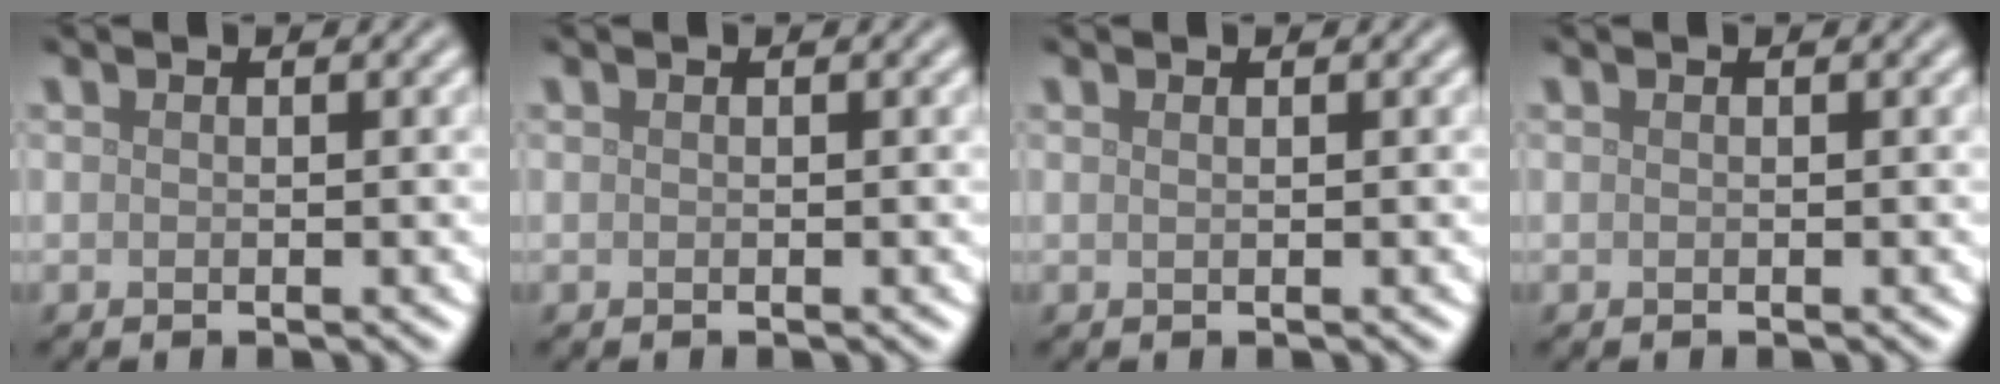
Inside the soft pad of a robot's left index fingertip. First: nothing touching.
{"total": 0.0}
{"total": 0.5, "force": [0.3, 0.2, 0.4], "torque": [-0.002, 0.000, 0.001]}
{"total": 0.0}